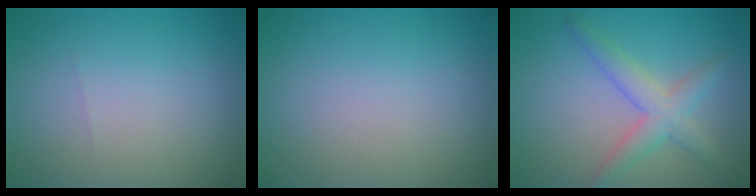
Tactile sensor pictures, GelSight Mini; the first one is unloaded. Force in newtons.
{"total": 0.0}
{"total": 3.7, "press": 3.7, "slide": 0.1}